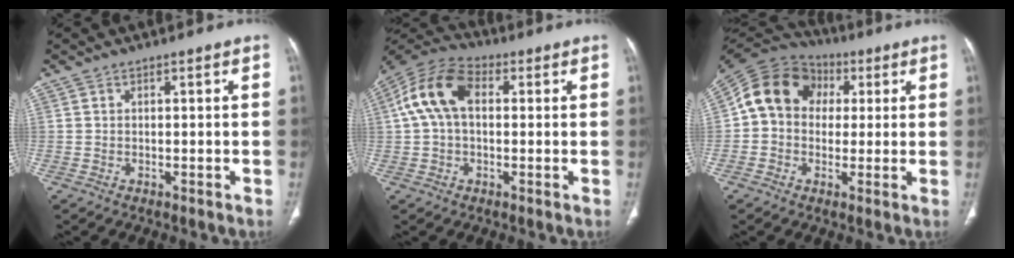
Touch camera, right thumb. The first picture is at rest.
{"total": 11.7, "force": [1.8, 7.4, 9.0], "torque": [-0.177, 0.036, 0.024]}
{"total": 13.0, "force": [1.9, 10.9, 6.8], "torque": [-0.111, 0.030, 0.020]}